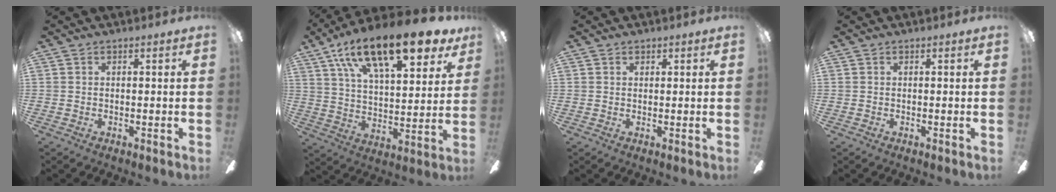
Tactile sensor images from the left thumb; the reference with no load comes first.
{"total": 21.0, "force": [13.9, 7.8, 13.7], "torque": [-0.224, -0.072, 0.232]}
{"total": 0.7, "force": [0.5, 0.5, 0.2], "torque": [-0.004, 0.001, 0.009]}
{"total": 0.0}